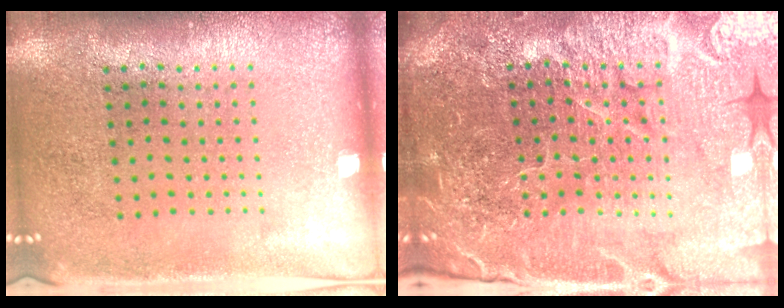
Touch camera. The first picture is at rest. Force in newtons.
{"total": 5.9, "press": 5.3, "slide": 2.6}